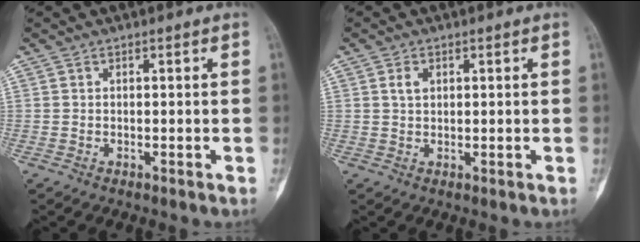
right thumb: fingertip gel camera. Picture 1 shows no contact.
{"total": 2.1, "force": [0.7, 1.4, 1.4], "torque": [-0.023, 0.001, 0.013]}